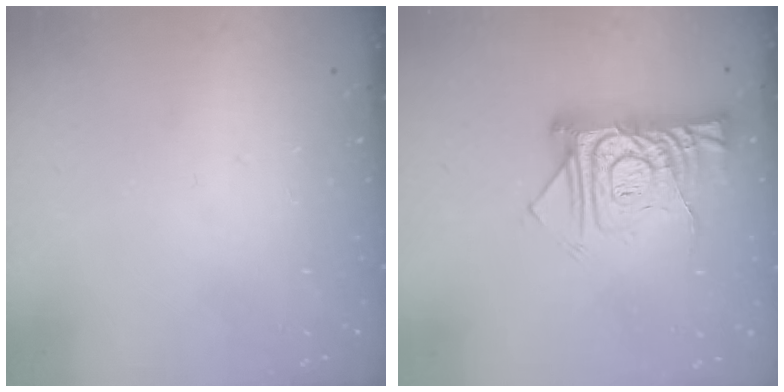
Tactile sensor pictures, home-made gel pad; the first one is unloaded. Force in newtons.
{"total": 14.7, "press": 14.6, "slide": 1.8}